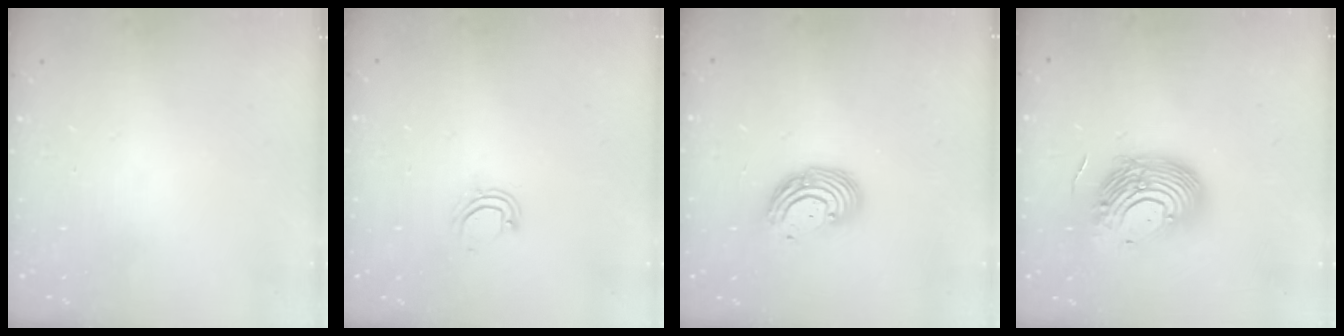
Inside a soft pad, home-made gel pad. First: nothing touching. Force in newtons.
{"total": 4.8, "press": 4.8, "slide": 0.4}
{"total": 9.0, "press": 8.8, "slide": 1.7}
{"total": 15.1, "press": 14.8, "slide": 2.7}